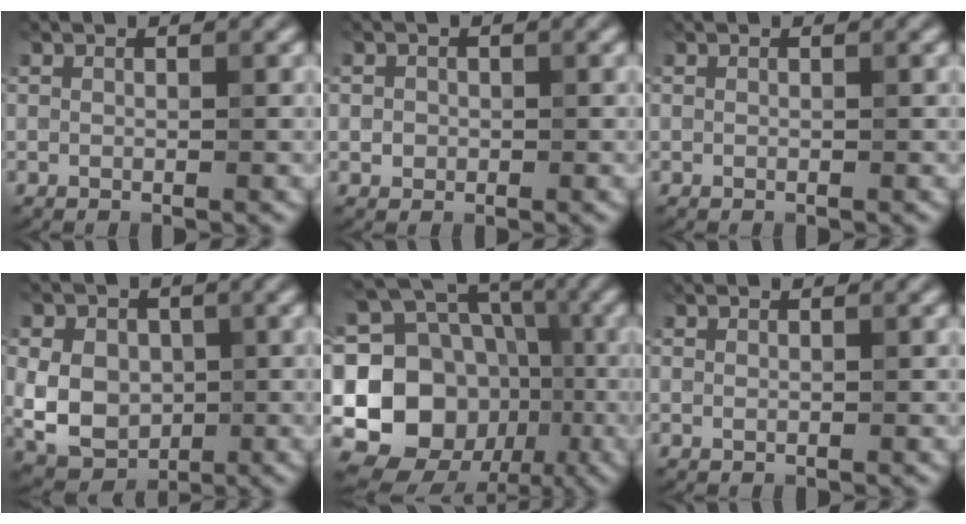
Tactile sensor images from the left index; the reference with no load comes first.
{"total": 1.0, "force": [0.0, 1.0, 0.3], "torque": [0.002, -0.004, -0.001]}
{"total": 0.0}
{"total": 6.6, "force": [0.1, 5.3, 4.0], "torque": [-0.067, -0.001, -0.008]}
{"total": 18.5, "force": [-2.9, 16.2, 8.3], "torque": [-0.191, 0.013, -0.066]}
{"total": 0.0}